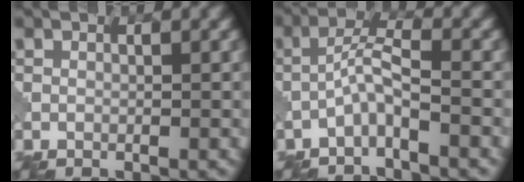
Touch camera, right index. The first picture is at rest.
{"total": 2.9, "force": [-1.6, 0.3, 2.4], "torque": [-0.049, 0.014, -0.041]}